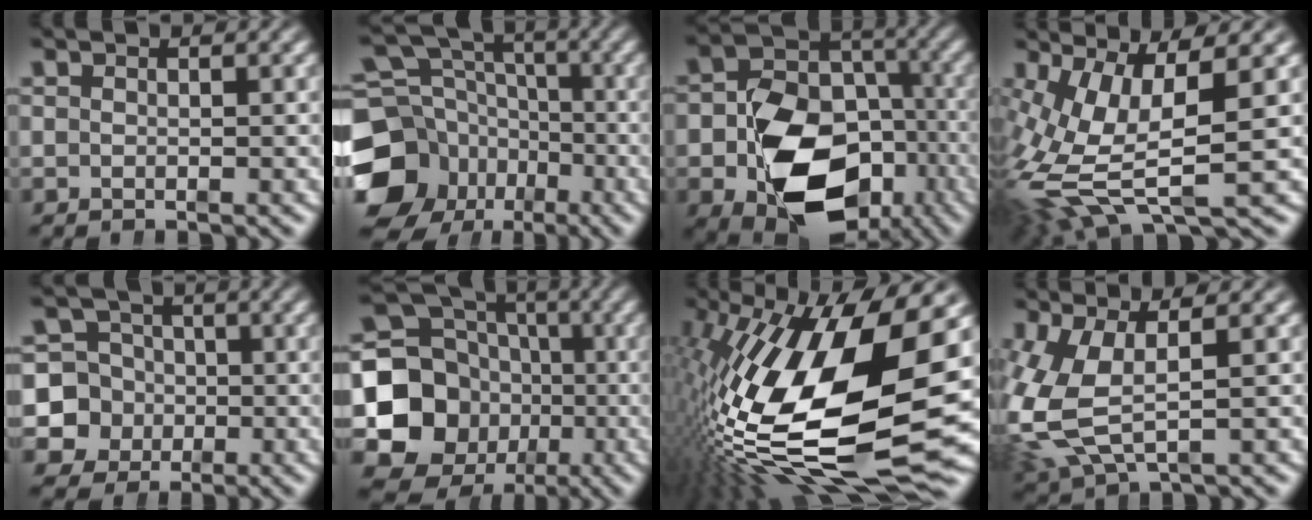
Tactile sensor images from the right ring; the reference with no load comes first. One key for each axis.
{"total": 14.4, "fx": -3.6, "fy": 12.1, "fz": 6.8, "tx": -0.122, "ty": -0.070, "tz": -0.047}
{"total": 14.1, "fx": -4.8, "fy": 9.8, "fz": 9.0, "tx": -0.171, "ty": -0.059, "tz": -0.054}
{"total": 11.6, "fx": -1.0, "fy": 7.3, "fz": 8.9, "tx": -0.197, "ty": -0.038, "tz": 0.000}
{"total": 13.5, "fx": -3.3, "fy": 12.7, "fz": 3.4, "tx": -0.106, "ty": -0.059, "tz": -0.057}
{"total": 18.5, "fx": -1.9, "fy": 16.6, "fz": 8.0, "tx": -0.190, "ty": -0.060, "tz": -0.034}
{"total": 19.1, "fx": -1.5, "fy": 8.7, "fz": 16.9, "tx": -0.286, "ty": -0.031, "tz": 0.003}
{"total": 8.6, "fx": 0.1, "fy": 6.2, "fz": 6.0, "tx": -0.164, "ty": -0.024, "tz": 0.012}